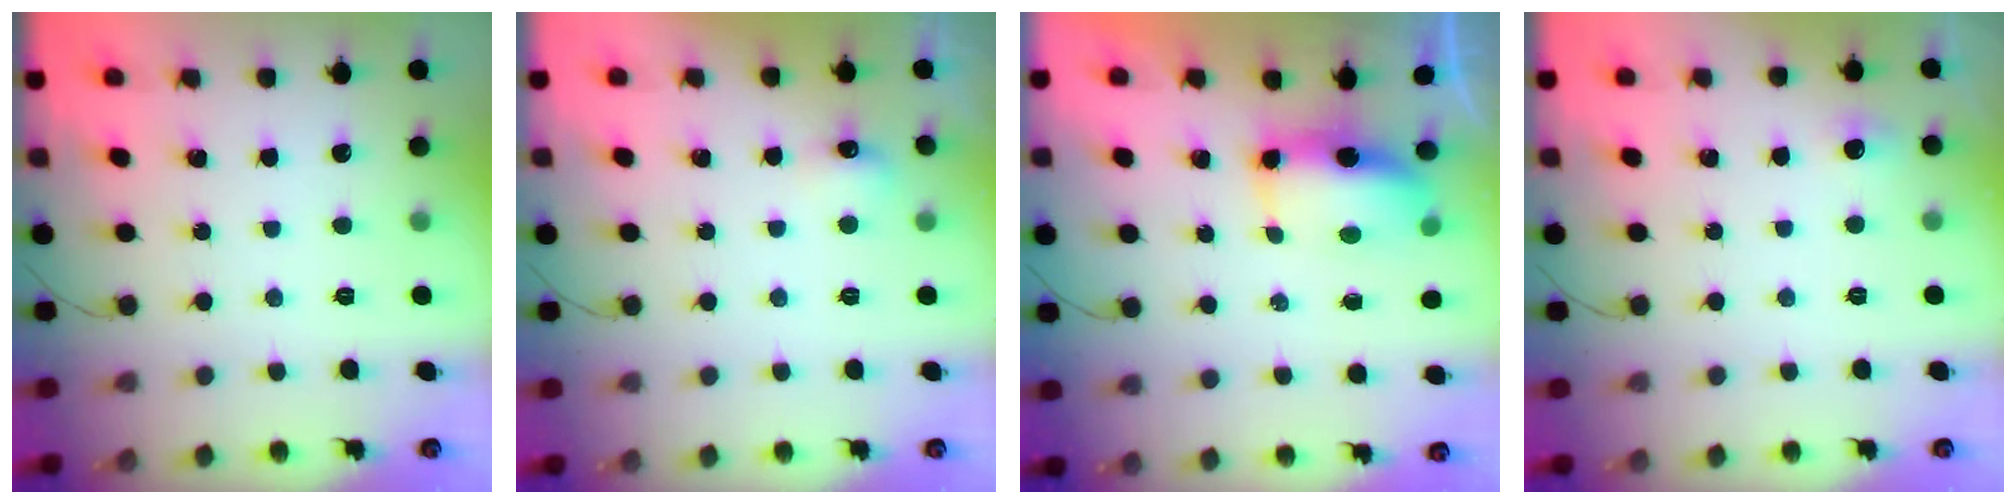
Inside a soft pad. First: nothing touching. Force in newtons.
{"total": 5.1, "press": 5.0, "slide": 1.3}
{"total": 13.6, "press": 9.2, "slide": 10.0}
{"total": 4.0, "press": 3.7, "slide": 1.6}